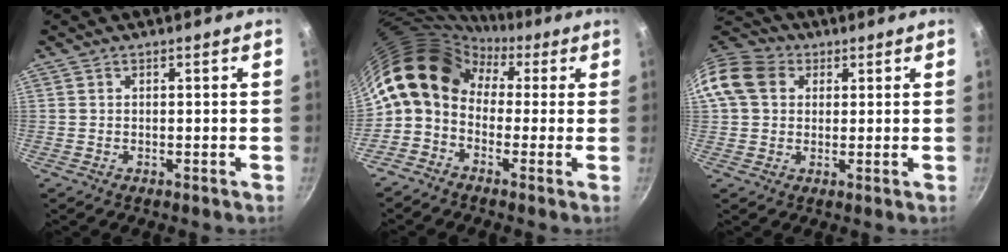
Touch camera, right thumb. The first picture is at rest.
{"total": 13.1, "force": [1.9, 10.0, 8.2], "torque": [-0.126, 0.035, 0.007]}
{"total": 11.7, "force": [2.9, 9.5, 6.1], "torque": [-0.102, 0.021, 0.037]}